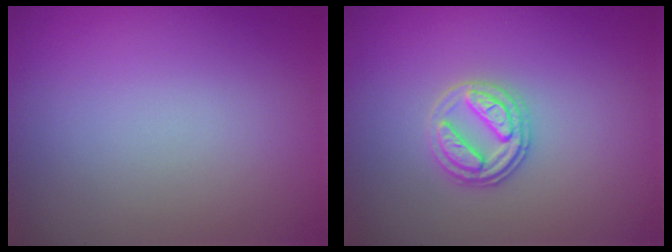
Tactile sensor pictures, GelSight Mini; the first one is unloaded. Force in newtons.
{"total": 2.7, "press": 2.6, "slide": 0.5}